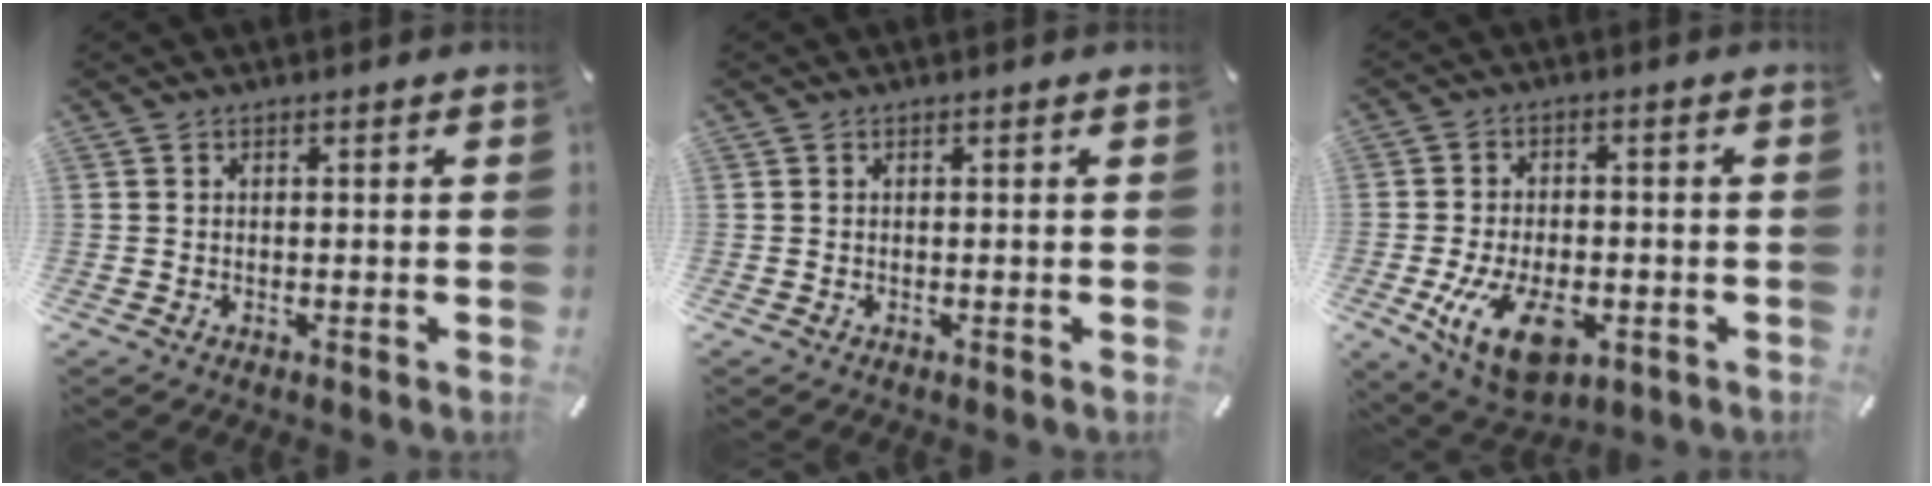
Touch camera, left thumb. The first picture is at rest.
{"total": 0.0}
{"total": 12.6, "force": [-4.2, 7.5, 9.3], "torque": [-0.174, 0.000, -0.072]}